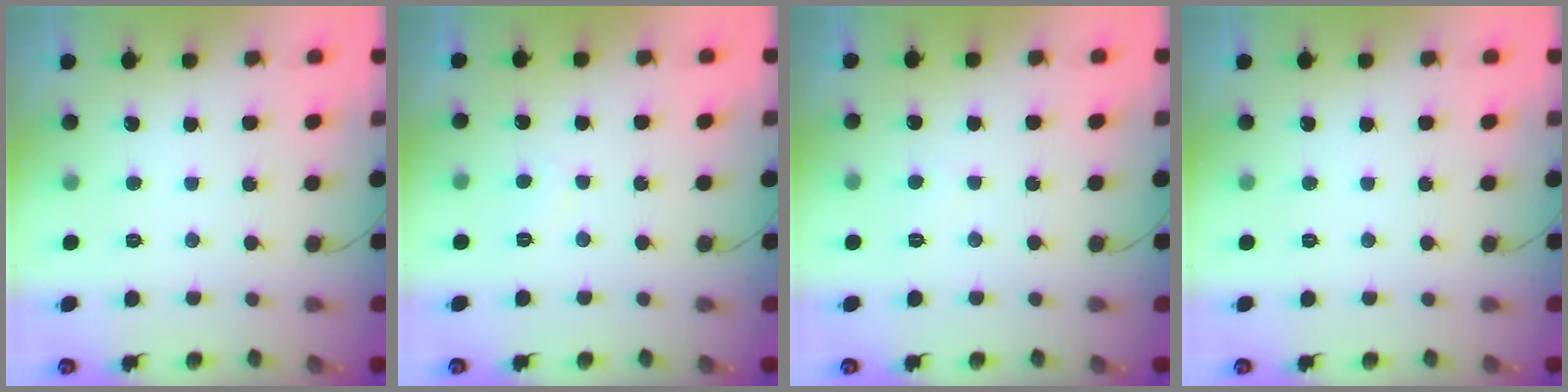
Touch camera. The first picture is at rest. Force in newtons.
{"total": 2.5, "press": 2.4, "slide": 0.5}
{"total": 3.1, "press": 3.1, "slide": 0.3}
{"total": 0.0}